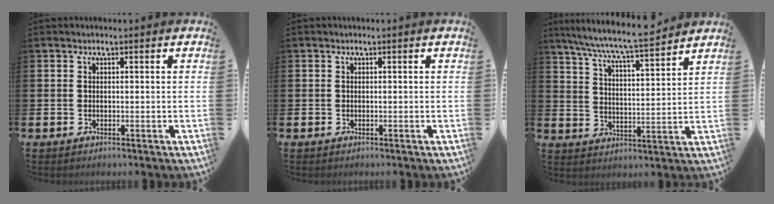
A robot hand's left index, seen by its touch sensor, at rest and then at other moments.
{"total": 0.0}
{"total": 7.8, "force": [7.4, -0.1, 2.4], "torque": [-0.077, -0.052, 0.129]}